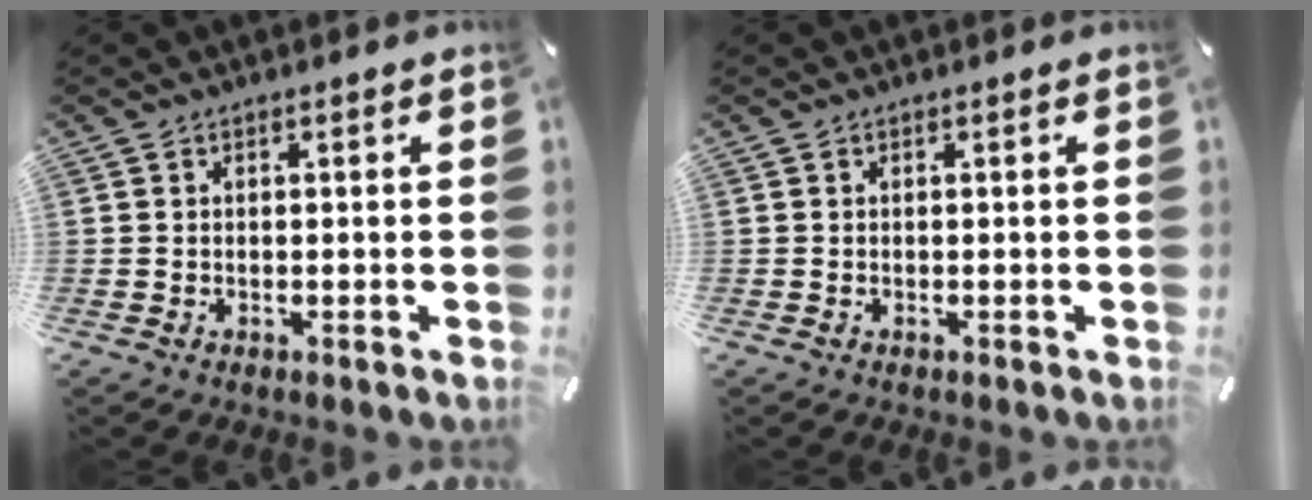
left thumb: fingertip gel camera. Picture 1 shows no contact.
{"total": 0.0}